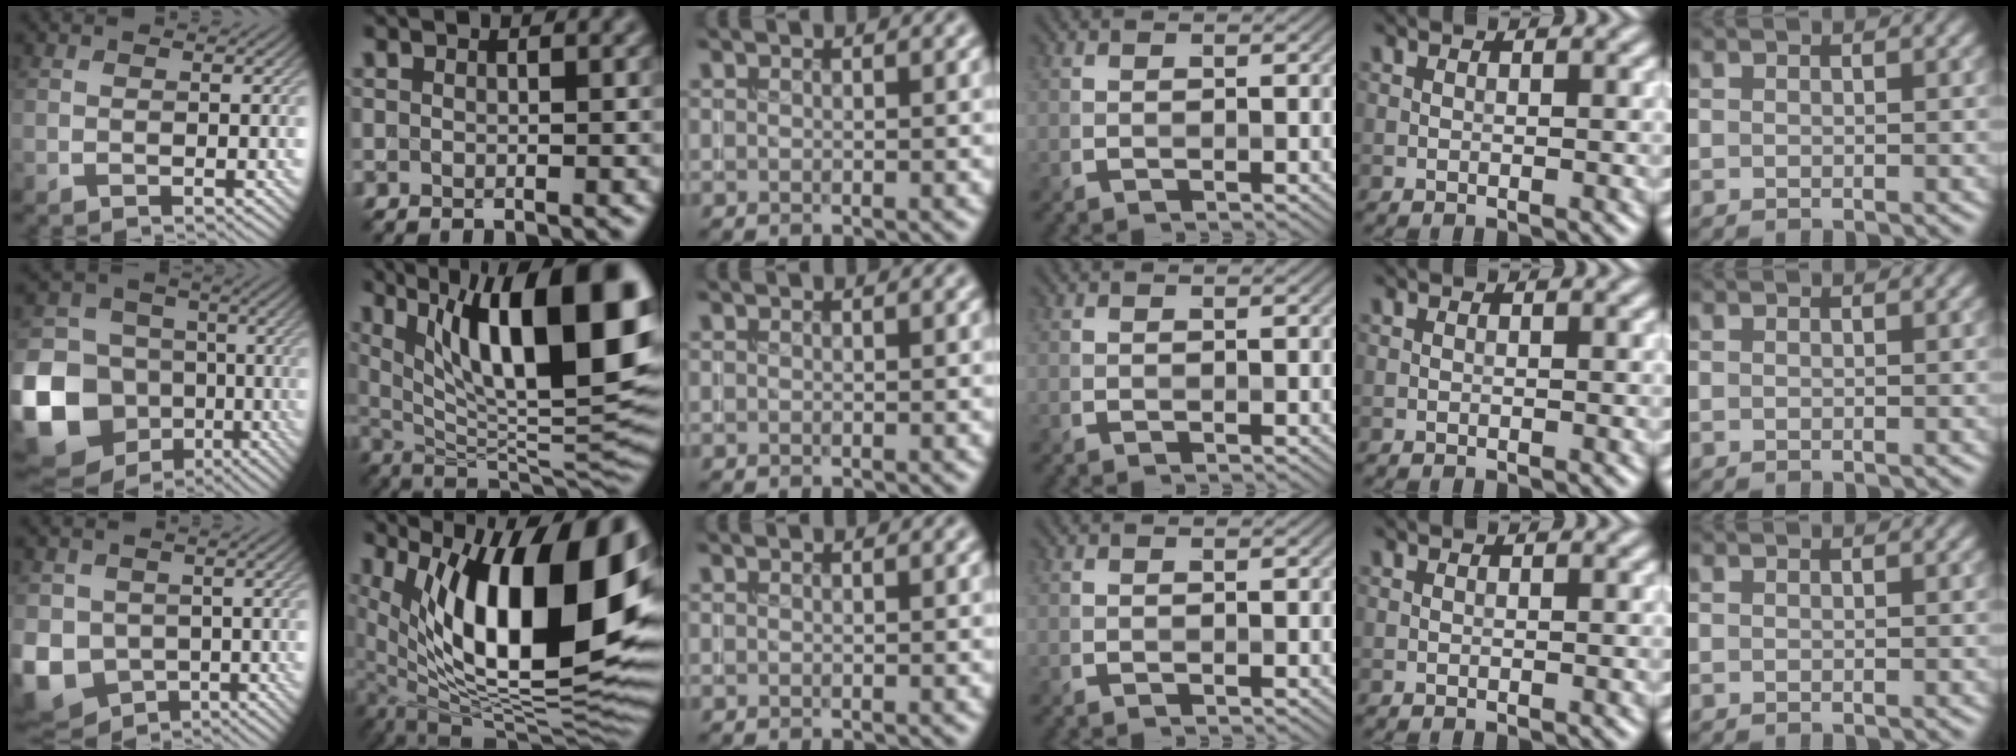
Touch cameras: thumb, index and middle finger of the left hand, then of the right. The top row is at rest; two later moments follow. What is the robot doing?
{"motion": "insert", "object": "coin"}